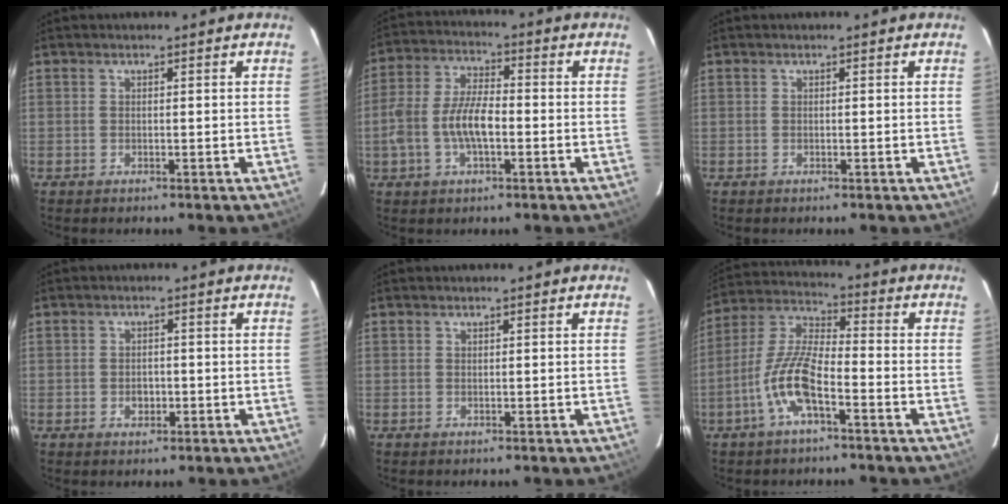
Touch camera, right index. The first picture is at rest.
{"total": 9.2, "force": [-2.2, 4.0, 8.0], "torque": [-0.165, 0.008, -0.040]}
{"total": 0.0}
{"total": 2.5, "force": [-0.6, 2.1, 1.2], "torque": [-0.022, 0.005, -0.006]}
{"total": 0.0}
{"total": 10.7, "force": [-4.9, 2.9, 9.0], "torque": [-0.199, 0.004, -0.099]}